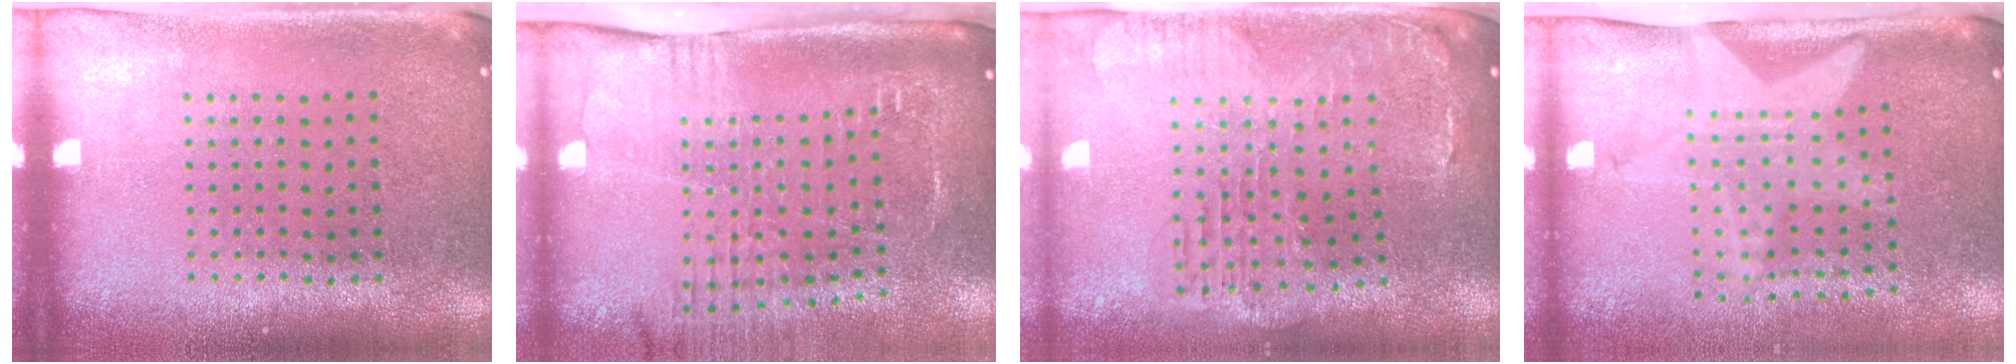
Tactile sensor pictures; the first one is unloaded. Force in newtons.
{"total": 2.7, "press": 2.1, "slide": 1.7}
{"total": 1.5, "press": 1.4, "slide": 0.4}
{"total": 2.0, "press": 1.5, "slide": 1.4}